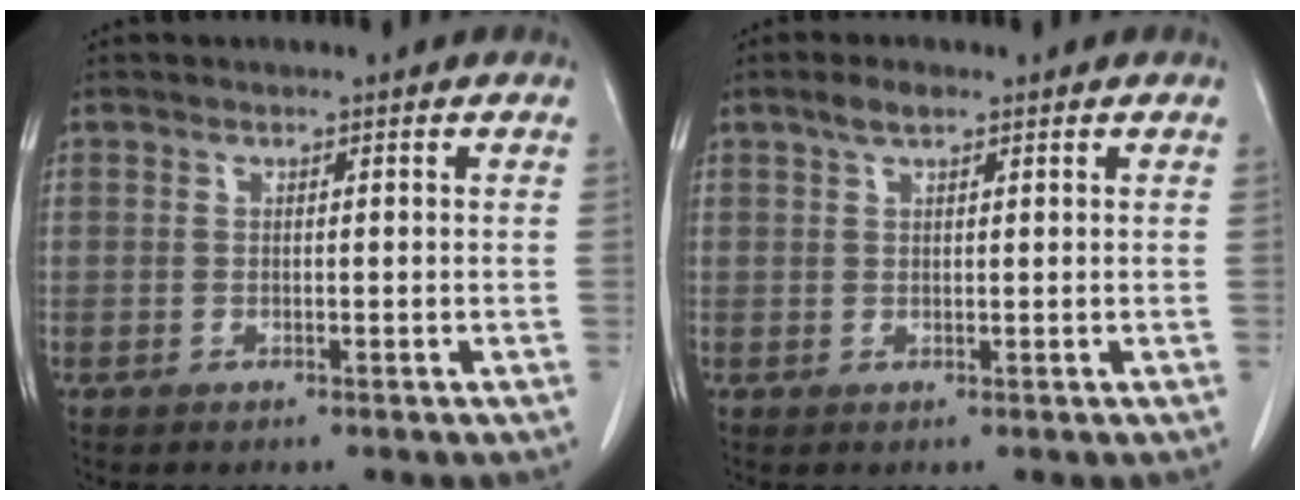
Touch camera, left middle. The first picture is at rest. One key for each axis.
{"total": 2.4, "fx": 1.6, "fy": 0.7, "fz": 1.6, "tx": -0.036, "ty": 0.008, "tz": 0.032}